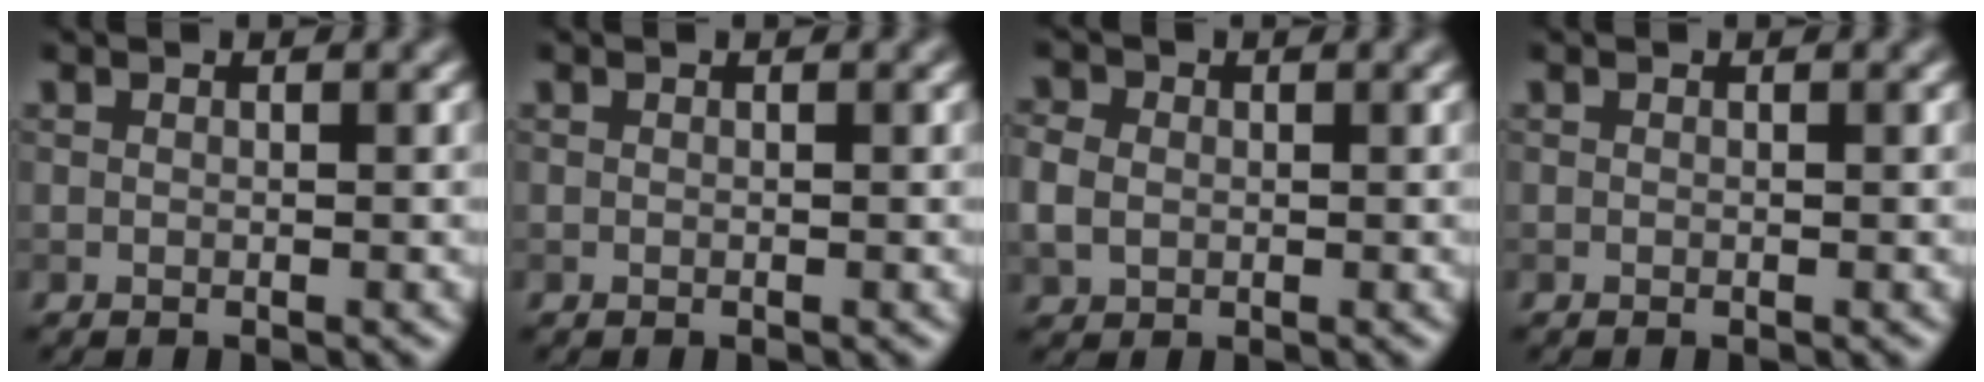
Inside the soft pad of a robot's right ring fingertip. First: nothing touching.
{"total": 0.0}
{"total": 2.7, "force": [-0.1, 2.3, 1.3], "torque": [-0.035, 0.003, -0.002]}
{"total": 0.0}